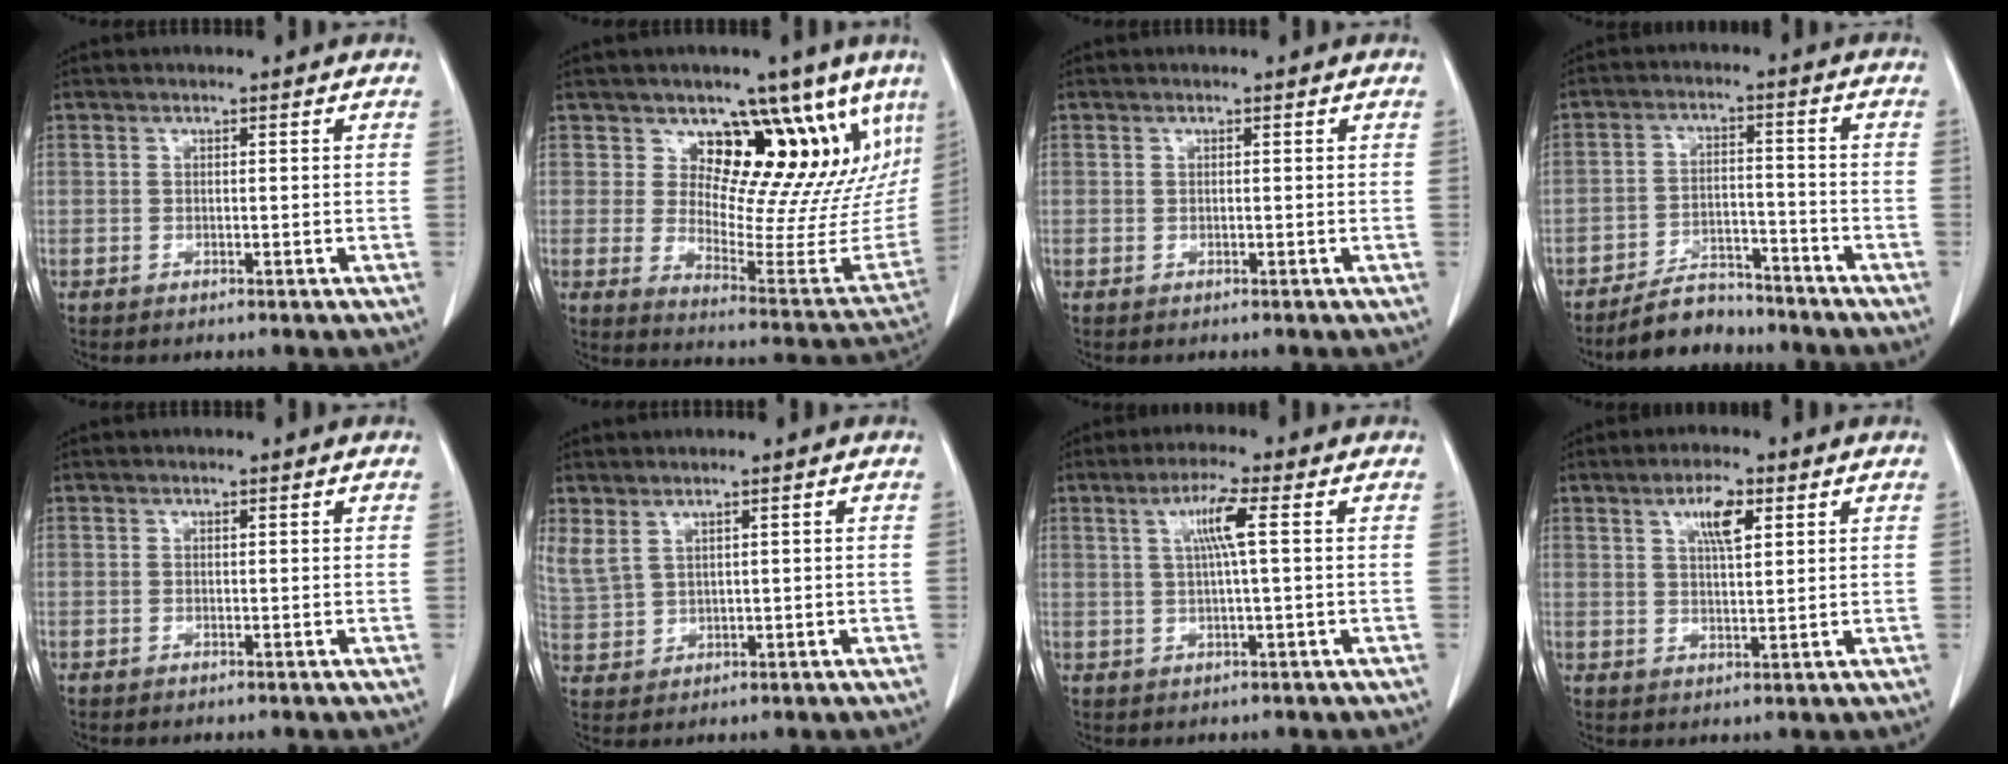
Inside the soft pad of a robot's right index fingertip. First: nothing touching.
{"total": 16.7, "force": [11.2, 8.4, 9.1], "torque": [-0.099, -0.013, 0.139]}
{"total": 0.0}
{"total": 6.7, "force": [-6.1, 2.5, 1.4], "torque": [-0.024, 0.002, -0.103]}
{"total": 0.0}
{"total": 5.6, "force": [3.3, 3.1, 3.2], "torque": [-0.090, 0.005, 0.084]}
{"total": 5.0, "force": [1.2, -0.4, 4.8], "torque": [-0.090, 0.006, 0.024]}
{"total": 5.1, "force": [2.4, 1.3, 4.3], "torque": [-0.080, 0.003, 0.043]}